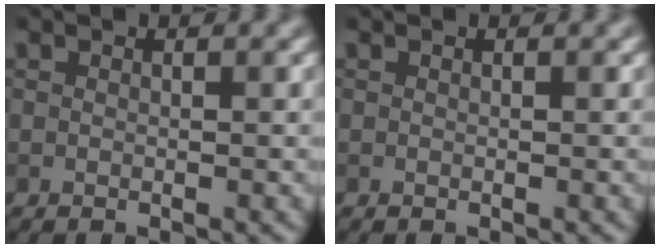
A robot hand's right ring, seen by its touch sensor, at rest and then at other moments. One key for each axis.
{"total": 0.0}